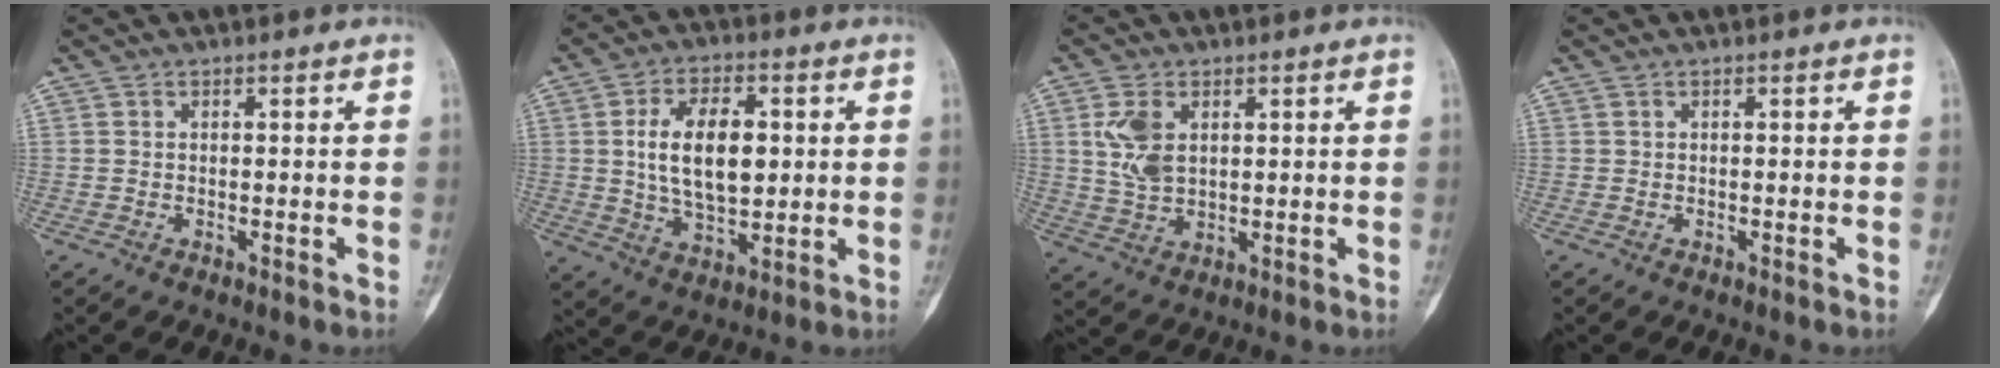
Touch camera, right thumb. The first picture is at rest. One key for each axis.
{"total": 12.9, "fx": 1.7, "fy": 7.2, "fz": 10.6, "tx": -0.168, "ty": -0.004, "tz": 0.033}
{"total": 7.1, "fx": 2.0, "fy": 4.4, "fz": 5.2, "tx": -0.101, "ty": -0.004, "tz": 0.046}
{"total": 0.0}